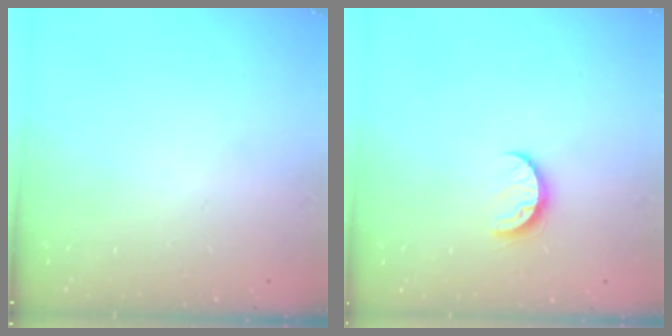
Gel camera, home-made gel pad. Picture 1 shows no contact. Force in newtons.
{"total": 7.7, "press": 7.6, "slide": 0.6}